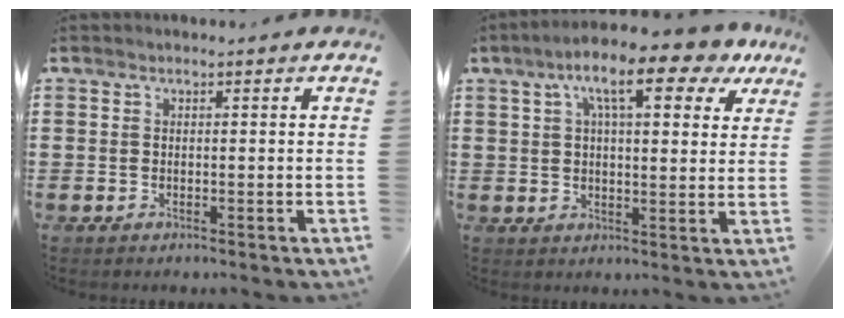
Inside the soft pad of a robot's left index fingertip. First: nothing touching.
{"total": 10.1, "force": [5.9, 2.7, 7.7], "torque": [-0.132, -0.008, 0.095]}